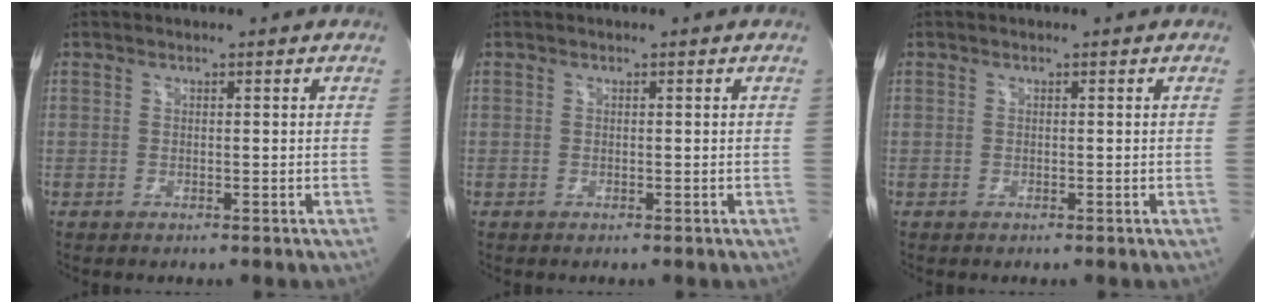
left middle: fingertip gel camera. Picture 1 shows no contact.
{"total": 0.0}
{"total": 0.0}